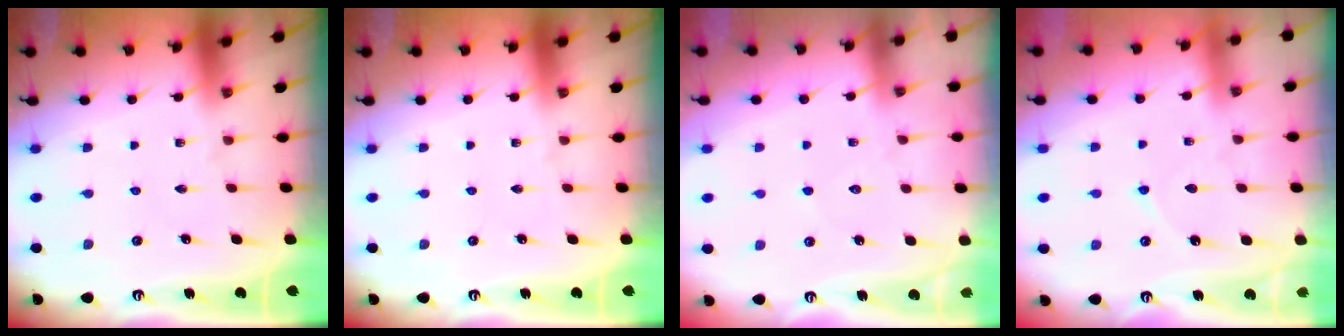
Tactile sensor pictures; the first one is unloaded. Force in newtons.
{"total": 0.0}
{"total": 5.0, "press": 5.0, "slide": 0.6}
{"total": 4.4, "press": 4.3, "slide": 0.6}